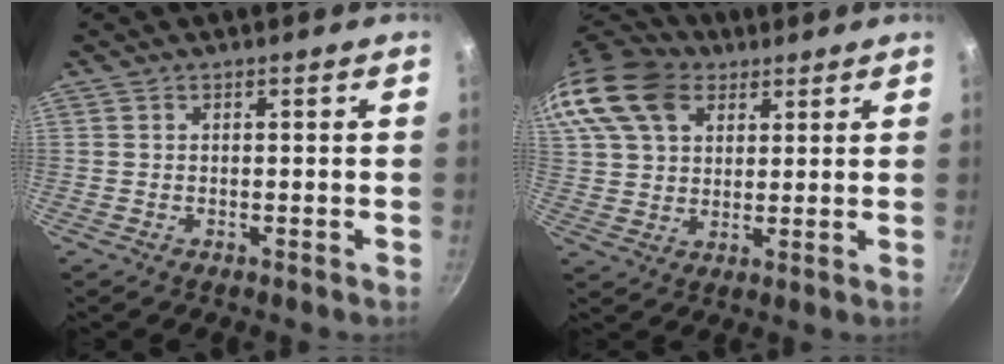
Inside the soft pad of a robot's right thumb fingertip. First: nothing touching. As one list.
[{"total": 19.1, "force": [9.7, 13.1, 10.1], "torque": [-0.214, 0.018, 0.177]}]